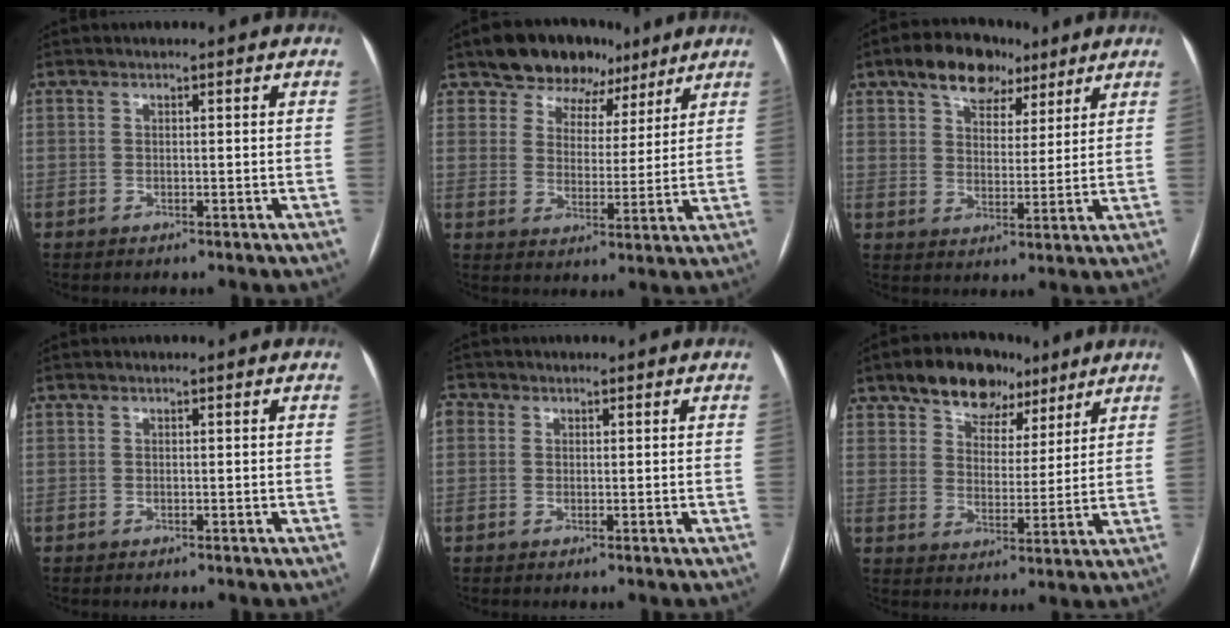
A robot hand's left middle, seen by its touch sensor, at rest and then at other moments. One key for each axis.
{"total": 9.7, "fx": 7.1, "fy": 6.2, "fz": 2.2, "tx": -0.019, "ty": 0.021, "tz": 0.106}
{"total": 9.6, "fx": 6.3, "fy": 5.6, "fz": 4.7, "tx": -0.073, "ty": 0.027, "tz": 0.102}
{"total": 0.0}
{"total": 2.7, "fx": 0.8, "fy": 2.4, "fz": 1.0, "tx": -0.026, "ty": 0.015, "tz": 0.017}
{"total": 10.0, "fx": 6.9, "fy": 6.0, "fz": 4.0, "tx": -0.057, "ty": 0.024, "tz": 0.112}